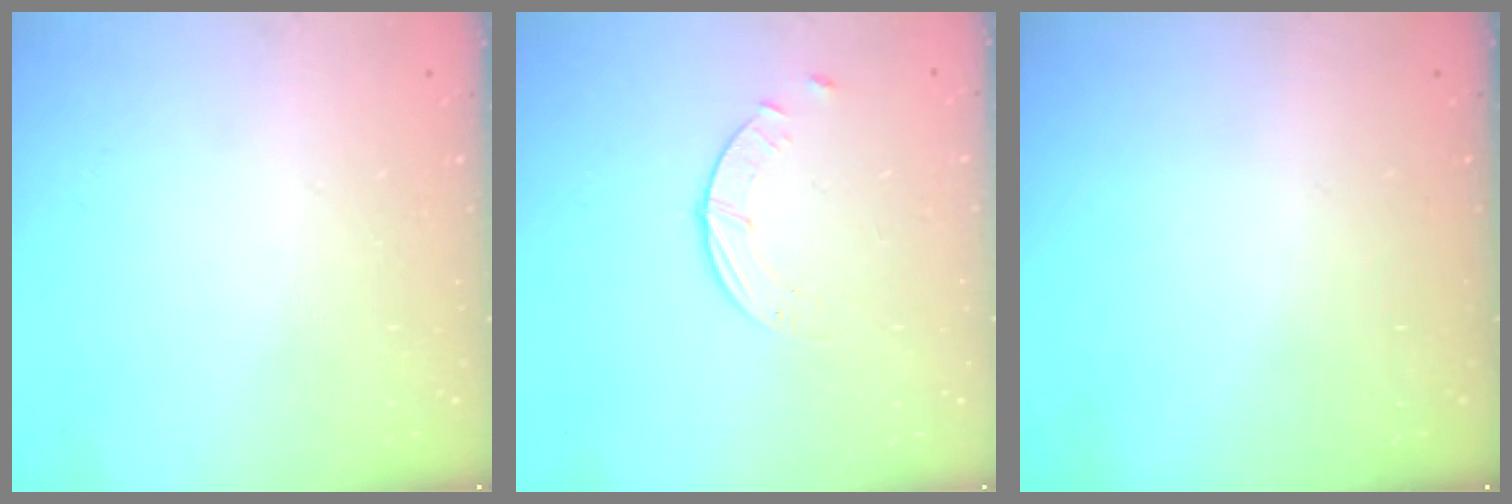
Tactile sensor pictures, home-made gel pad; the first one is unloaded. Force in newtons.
{"total": 2.5, "press": 2.5, "slide": 0.3}
{"total": 0.0}